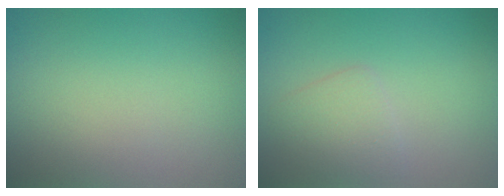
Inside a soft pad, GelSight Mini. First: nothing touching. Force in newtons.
{"total": 1.9, "press": 1.9, "slide": 0.0}